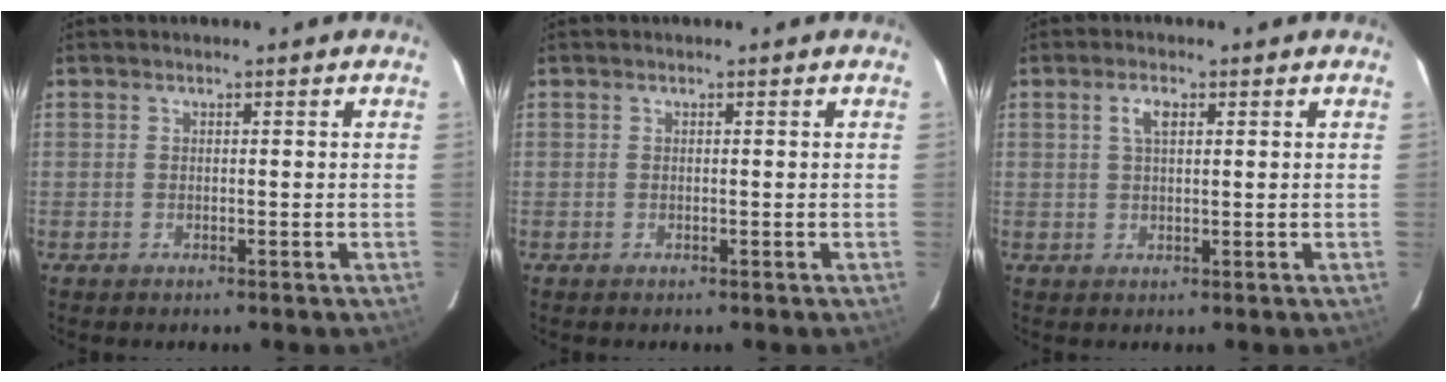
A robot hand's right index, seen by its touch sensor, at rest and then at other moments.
{"total": 0.0}
{"total": 2.7, "force": [1.0, 1.2, 2.3], "torque": [-0.044, 0.007, 0.019]}